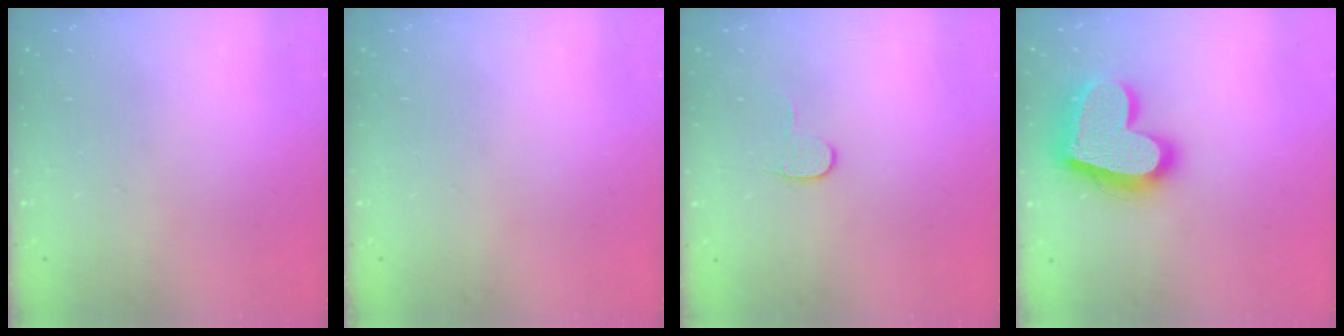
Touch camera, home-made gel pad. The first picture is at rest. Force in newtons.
{"total": 0.0}
{"total": 4.7, "press": 4.7, "slide": 0.5}
{"total": 20.5, "press": 20.4, "slide": 1.7}